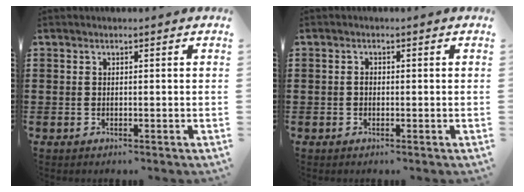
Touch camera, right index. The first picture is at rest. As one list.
[{"total": 0.7, "force": [-0.1, 0.5, 0.5], "torque": [-0.013, 0.000, -0.002]}]